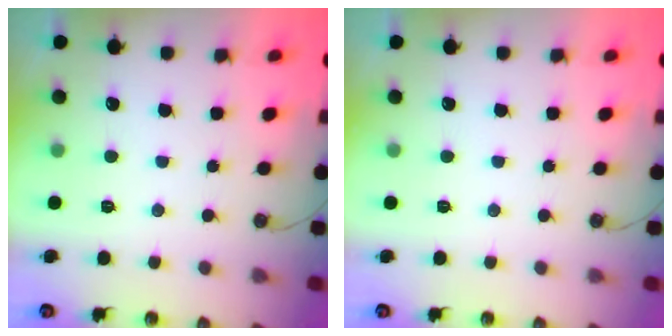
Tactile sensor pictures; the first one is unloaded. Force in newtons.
{"total": 0.0}